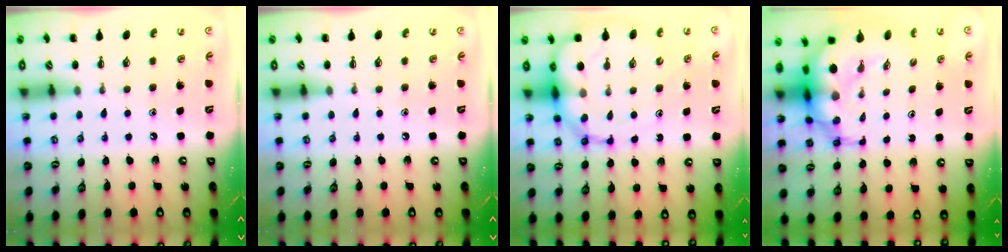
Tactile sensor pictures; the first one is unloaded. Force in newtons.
{"total": 0.0}
{"total": 14.2, "press": 13.6, "slide": 3.9}
{"total": 12.4, "press": 12.0, "slide": 3.3}